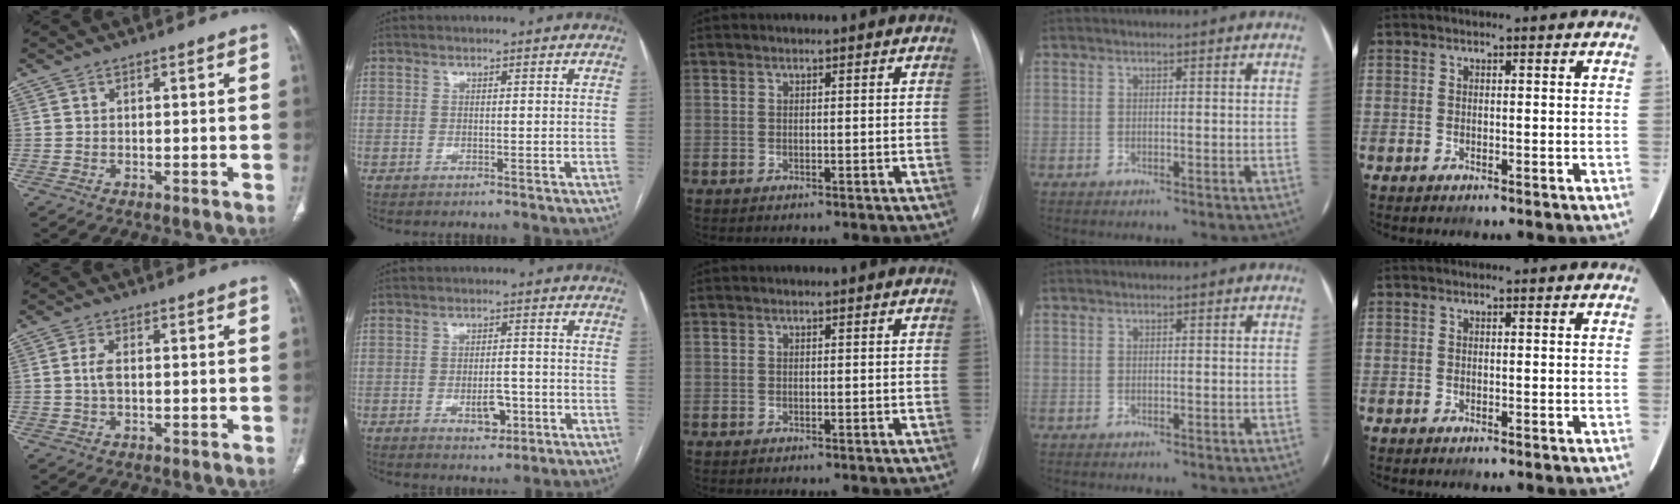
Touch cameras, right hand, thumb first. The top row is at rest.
{"thumb": {"total": 2.8, "force": [0.1, 1.4, 2.4], "torque": [-0.056, 0.005, 0.001]}, "index": {"total": 4.6, "force": [-1.7, 2.3, 3.6], "torque": [-0.055, 0.001, -0.019]}}